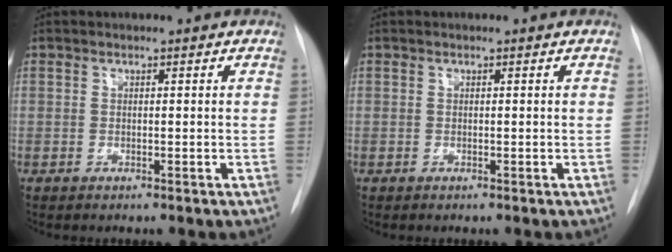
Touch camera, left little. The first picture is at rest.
{"total": 0.0}